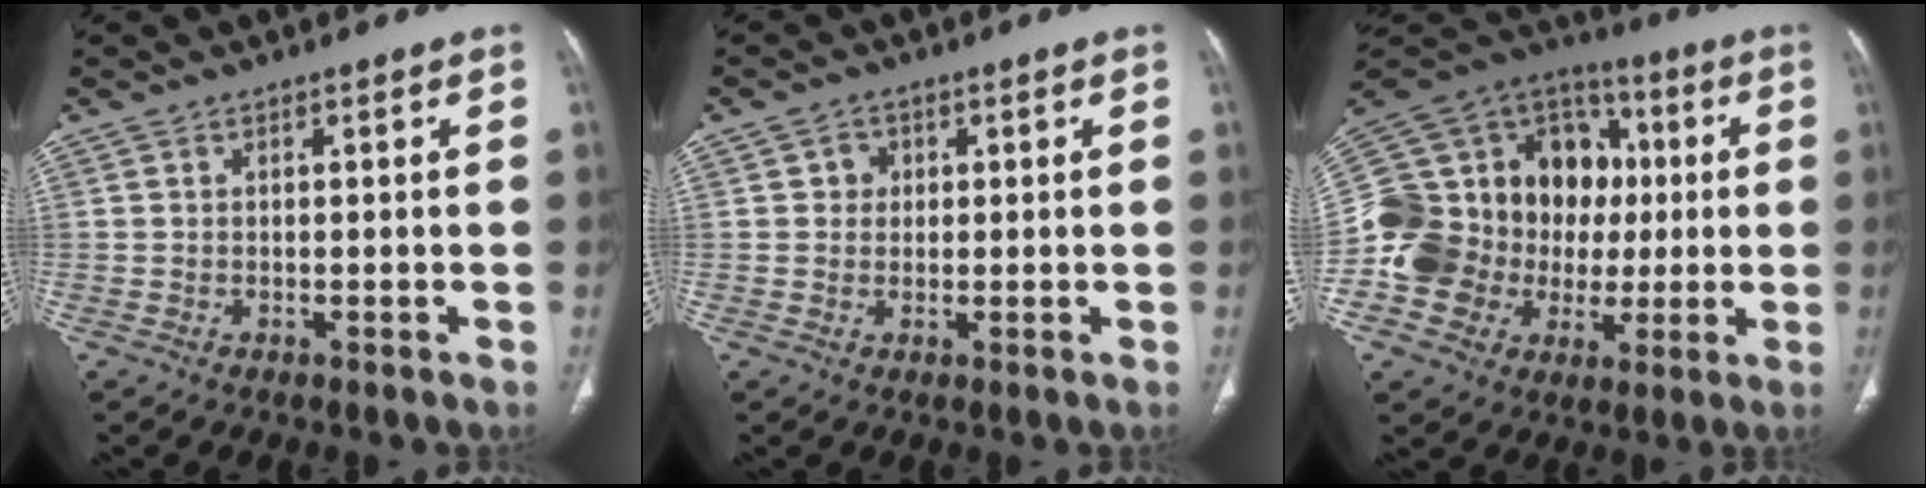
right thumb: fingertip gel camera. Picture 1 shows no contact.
{"total": 2.6, "force": [0.6, 2.4, 0.8], "torque": [0.005, 0.001, 0.005]}
{"total": 28.0, "force": [-0.7, 22.2, 17.0], "torque": [-0.318, 0.055, -0.001]}